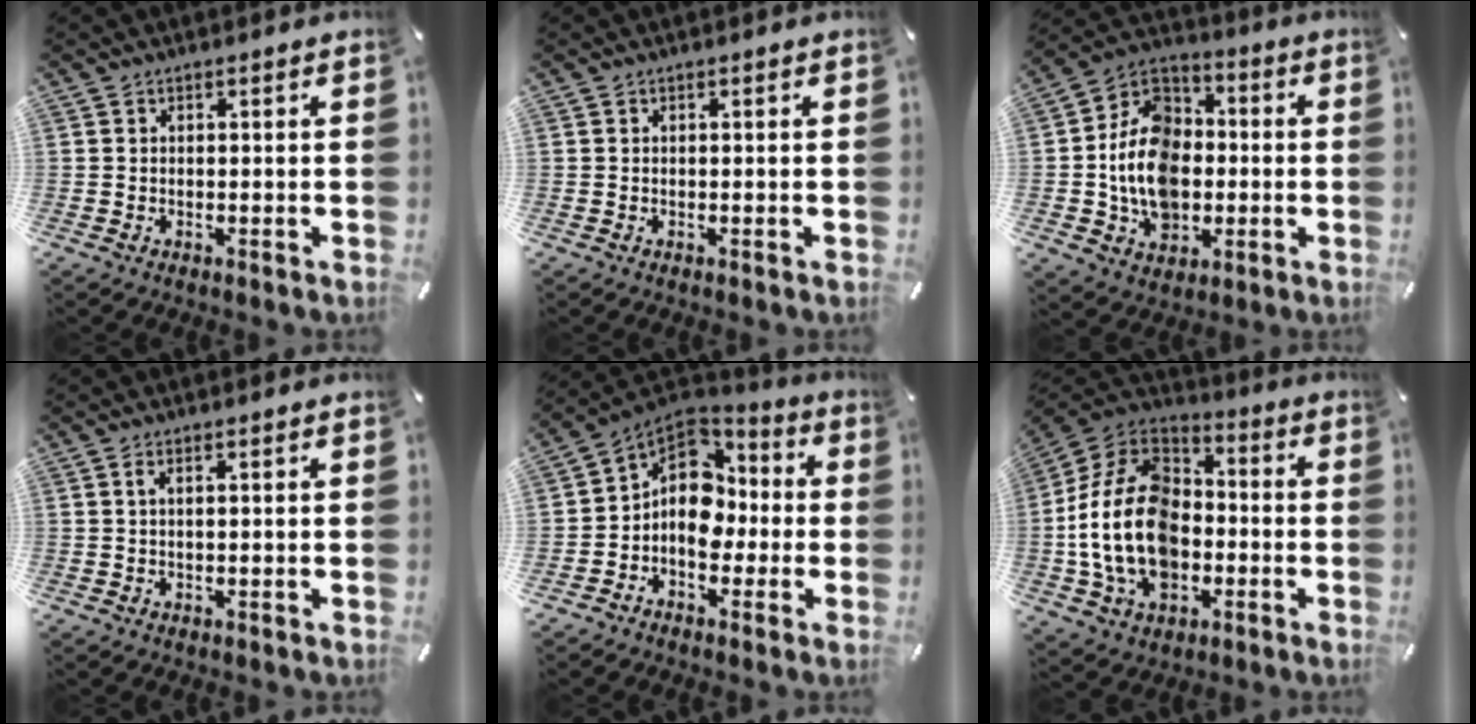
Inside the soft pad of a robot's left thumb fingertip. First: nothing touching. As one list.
[{"total": 0.0}, {"total": 15.4, "force": [-3.2, 12.2, 8.9], "torque": [-0.201, 0.016, -0.063]}, {"total": 1.6, "force": [0.4, 0.3, 1.5], "torque": [-0.031, 0.001, 0.007]}, {"total": 12.5, "force": [-1.1, 9.9, 7.5], "torque": [-0.146, 0.003, -0.020]}, {"total": 19.9, "force": [-4.9, 14.4, 12.9], "torque": [-0.294, 0.026, -0.087]}]